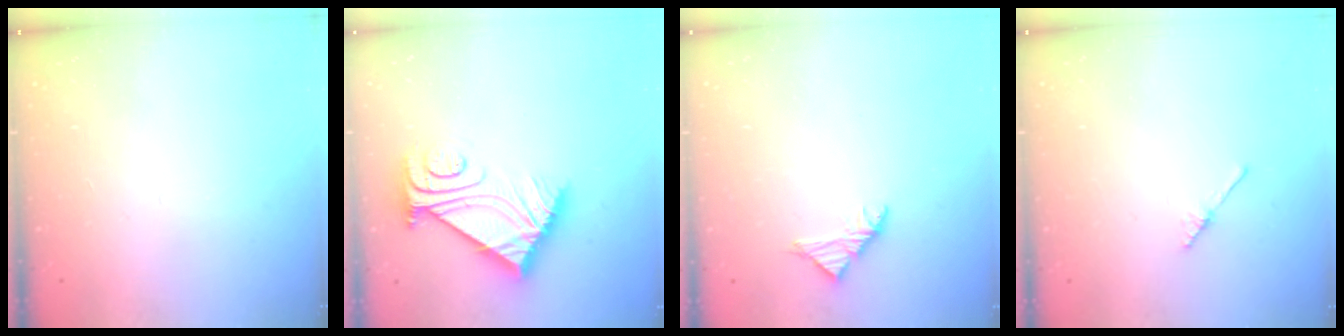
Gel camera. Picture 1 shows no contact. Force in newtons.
{"total": 10.5, "press": 10.5, "slide": 0.8}
{"total": 3.5, "press": 3.4, "slide": 0.9}
{"total": 1.9, "press": 1.8, "slide": 0.3}